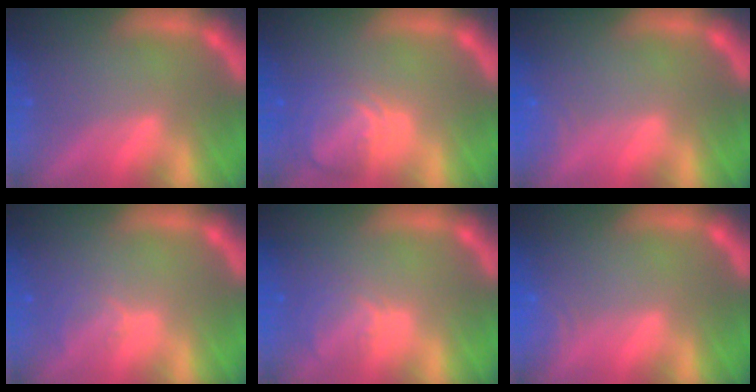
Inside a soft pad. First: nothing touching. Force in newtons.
{"total": 5.6}
{"total": 1.9}
{"total": 2.0}
{"total": 2.9}
{"total": 2.4}